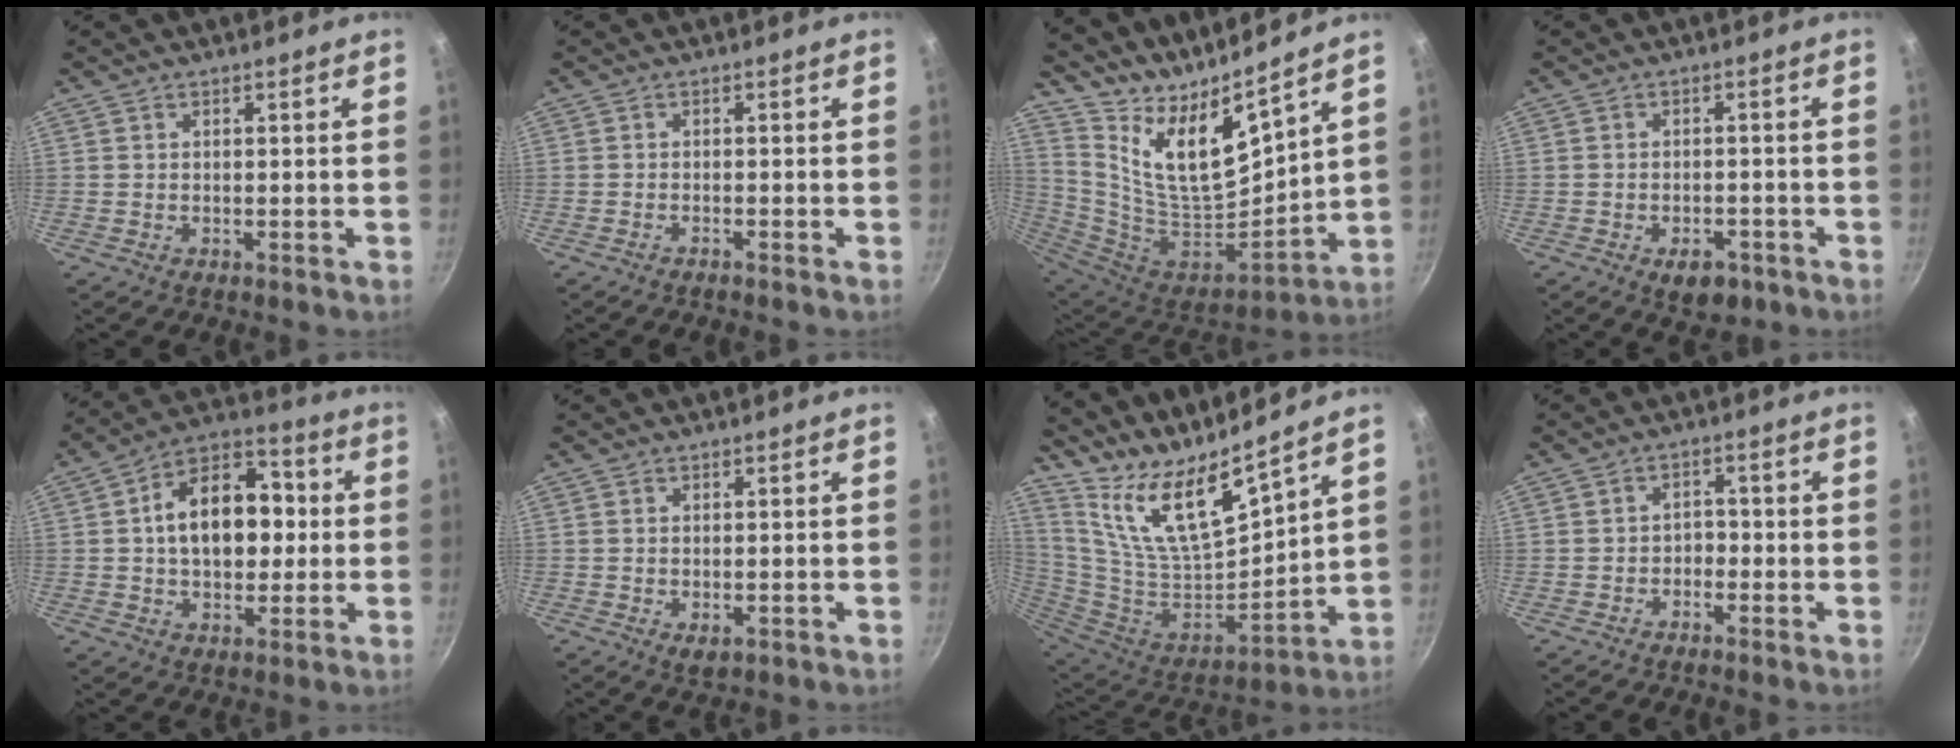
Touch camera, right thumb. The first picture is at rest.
{"total": 0.7, "force": [-0.7, 0.0, 0.2], "torque": [-0.018, 0.008, -0.013]}
{"total": 17.7, "force": [12.6, 4.5, 11.6], "torque": [-0.187, -0.125, 0.250]}
{"total": 5.5, "force": [-2.9, 3.2, 3.4], "torque": [-0.032, 0.018, -0.032]}
{"total": 16.9, "force": [1.2, 11.3, 12.4], "torque": [-0.150, 0.033, 0.007]}
{"total": 2.1, "force": [-0.3, 1.2, 1.7], "torque": [-0.026, -0.008, -0.002]}
{"total": 18.8, "force": [14.7, 4.3, 10.9], "torque": [-0.176, -0.122, 0.293]}
{"total": 2.3, "force": [-1.1, 1.7, 1.1], "torque": [0.000, 0.018, -0.022]}